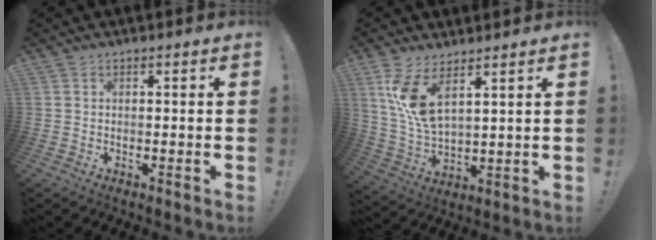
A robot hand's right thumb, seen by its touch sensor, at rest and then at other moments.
{"total": 11.1, "force": [6.3, 4.2, 8.1], "torque": [-0.160, -0.042, 0.116]}